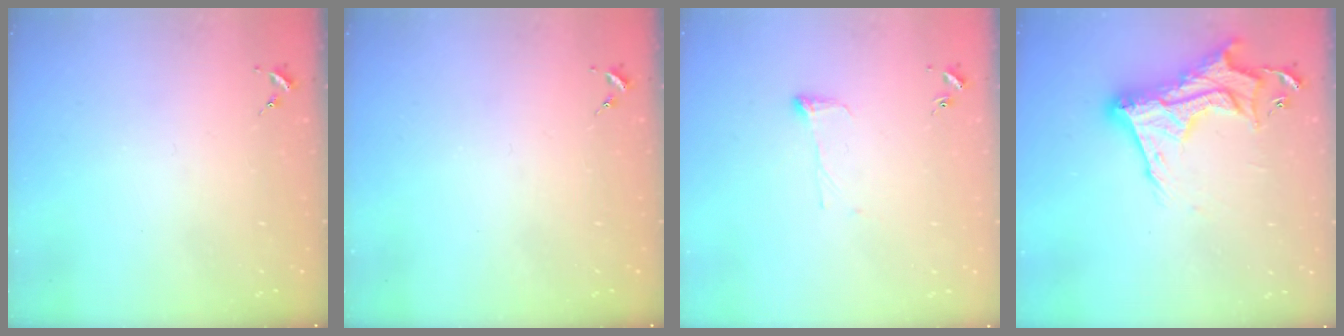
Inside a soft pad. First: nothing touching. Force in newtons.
{"total": 0.0}
{"total": 5.5, "press": 5.5, "slide": 0.7}
{"total": 17.7, "press": 17.6, "slide": 1.6}